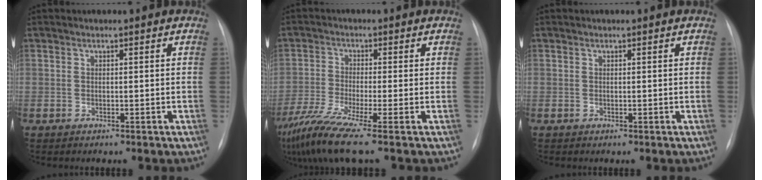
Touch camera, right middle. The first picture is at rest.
{"total": 8.6, "force": [-5.9, -1.1, 6.1], "torque": [-0.126, -0.031, -0.111]}
{"total": 0.0}